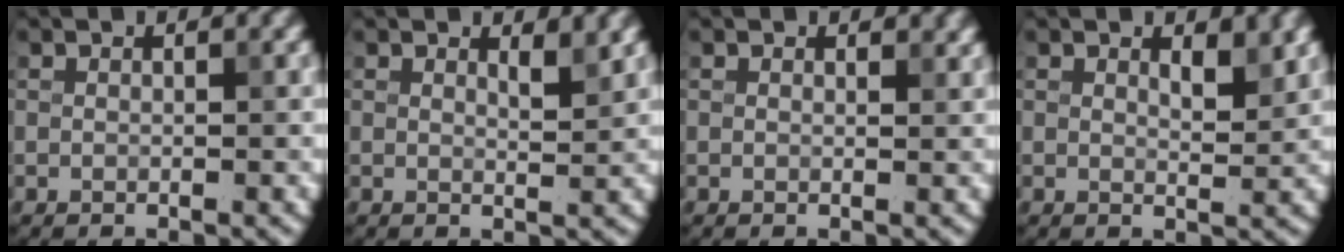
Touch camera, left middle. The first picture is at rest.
{"total": 1.5, "force": [1.1, 0.3, 0.9], "torque": [-0.012, -0.003, 0.018]}
{"total": 0.7, "force": [0.6, 0.3, 0.3], "torque": [-0.002, -0.002, 0.008]}
{"total": 1.7, "force": [1.2, 0.5, 1.2], "torque": [-0.016, -0.005, 0.021]}